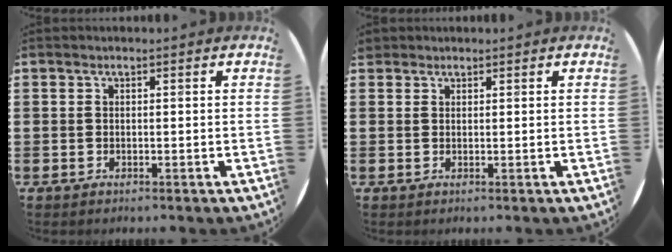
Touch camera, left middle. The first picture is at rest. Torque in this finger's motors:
{"motor_torque": [-0.05, 0.05, -0.01, 0.00]}